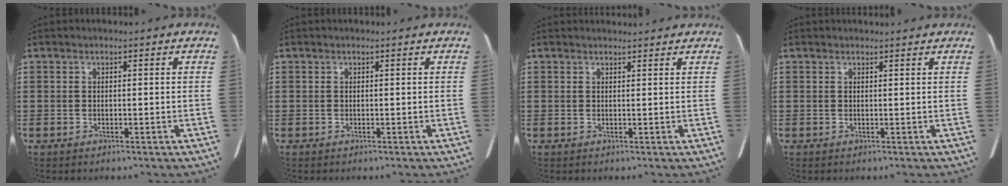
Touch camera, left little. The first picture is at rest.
{"total": 0.0}
{"total": 1.1, "force": [1.0, 0.1, 0.2], "torque": [0.003, -0.001, 0.017]}
{"total": 0.6, "force": [0.5, 0.0, 0.2], "torque": [0.003, -0.002, 0.008]}